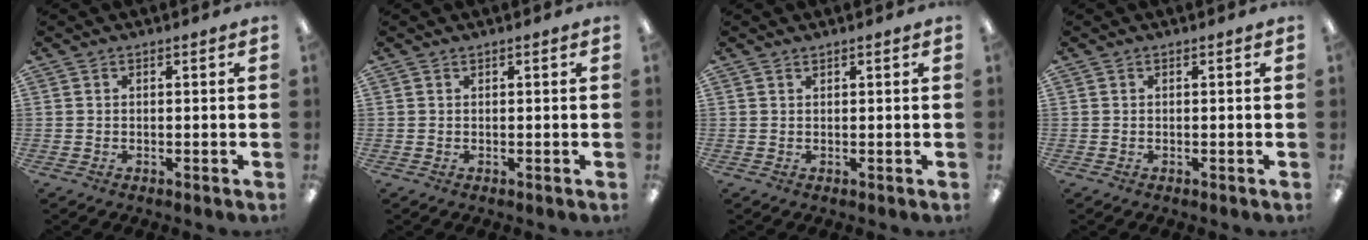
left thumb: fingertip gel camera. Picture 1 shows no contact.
{"total": 0.0}
{"total": 0.6, "force": [0.5, 0.1, 0.3], "torque": [-0.006, 0.001, 0.008]}
{"total": 0.0}